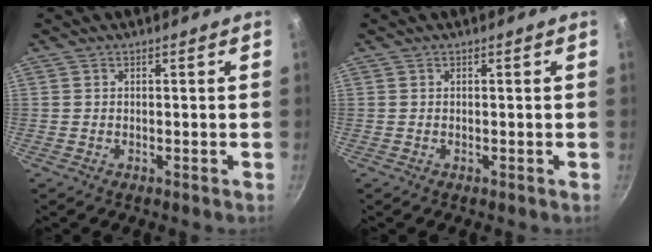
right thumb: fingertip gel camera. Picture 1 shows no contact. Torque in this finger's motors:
{"motor_torque": [0.16, 0.16, -0.13, 0.13, 0.00]}